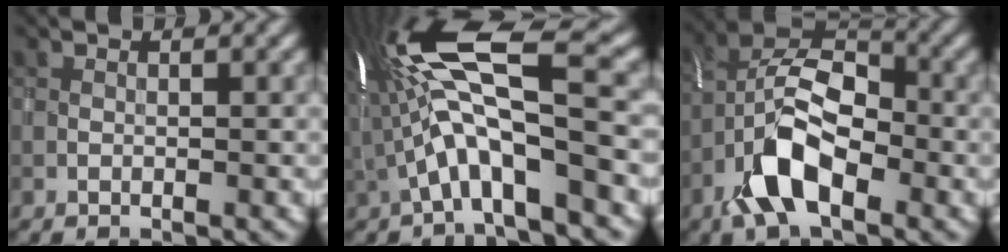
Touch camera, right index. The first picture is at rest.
{"total": 12.6, "force": [-0.6, 3.3, 12.2], "torque": [-0.225, 0.028, -0.009]}
{"total": 8.1, "force": [-3.6, 4.0, 6.1], "torque": [-0.117, 0.011, -0.077]}